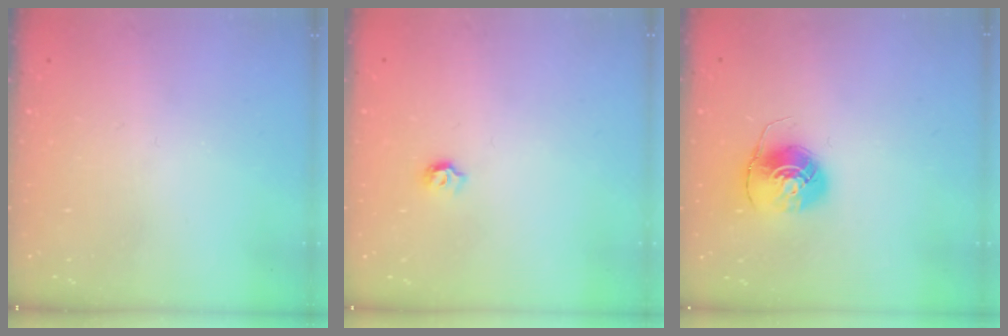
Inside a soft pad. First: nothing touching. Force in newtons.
{"total": 4.7, "press": 4.6, "slide": 0.5}
{"total": 7.9, "press": 7.9, "slide": 0.1}